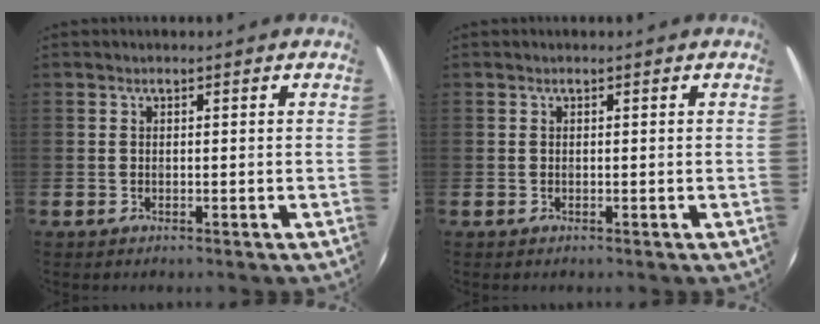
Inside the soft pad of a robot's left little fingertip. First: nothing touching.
{"total": 0.0}